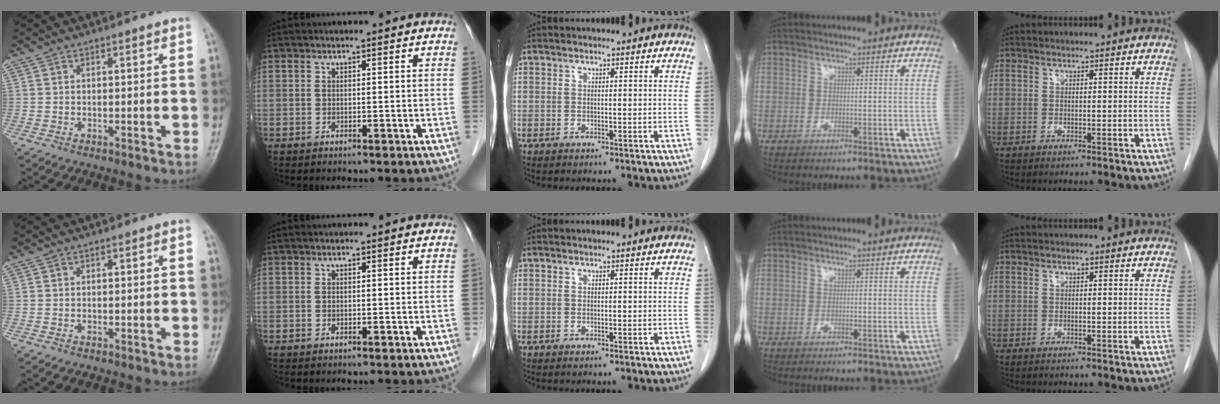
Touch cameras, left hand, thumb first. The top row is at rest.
{}